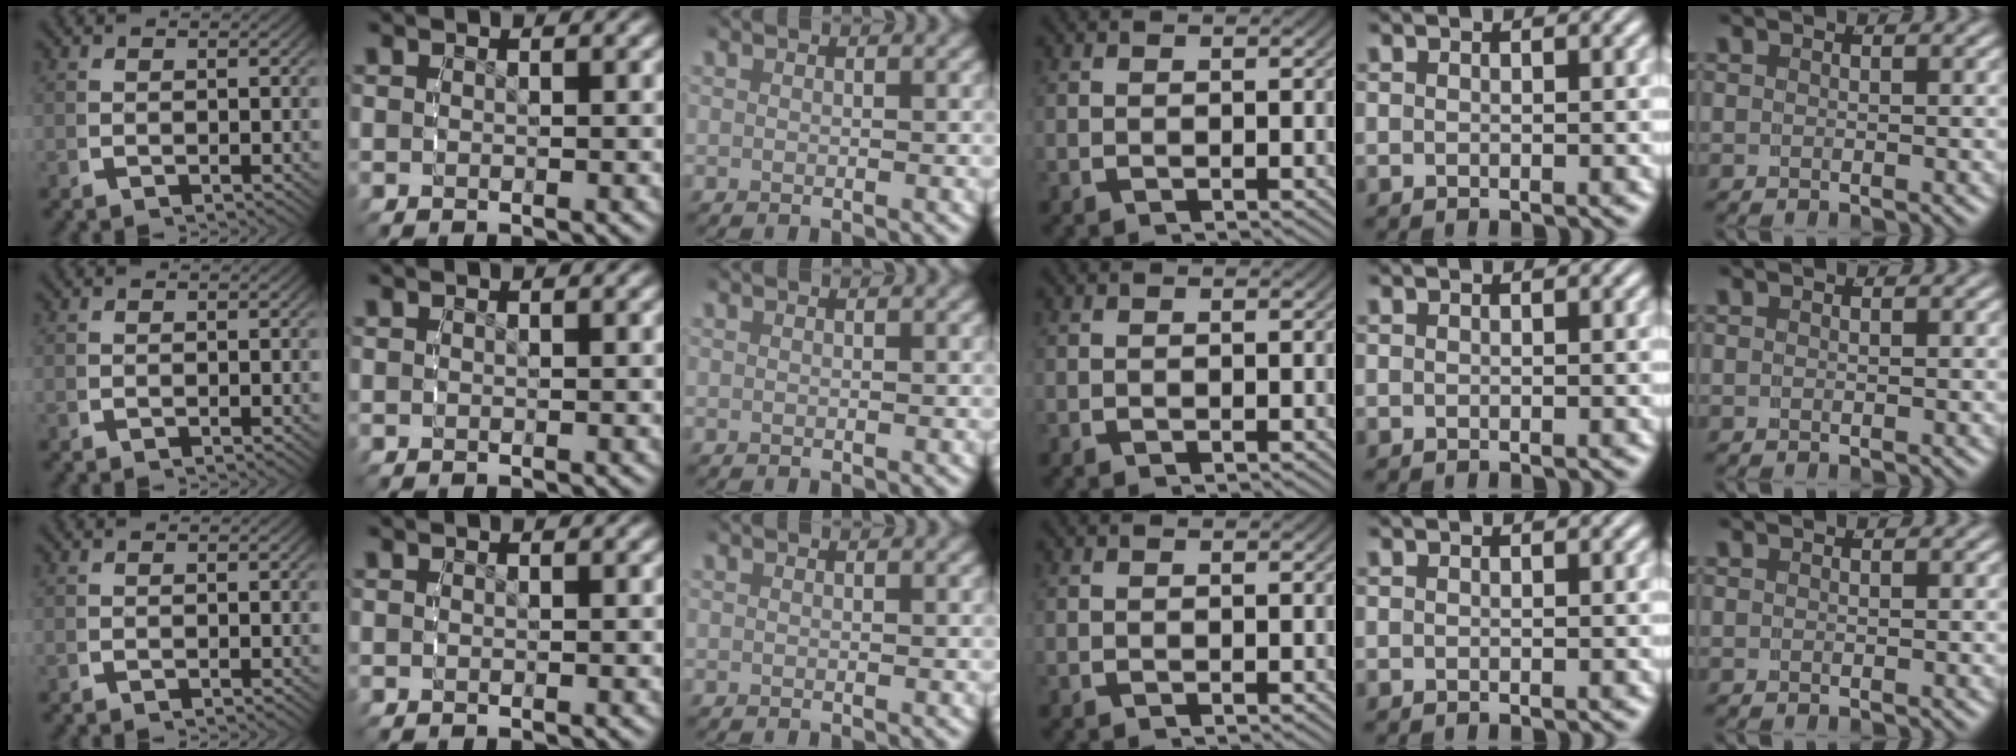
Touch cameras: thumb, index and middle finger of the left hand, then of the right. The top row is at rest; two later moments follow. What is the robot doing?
{"motion": "reach", "object": "photo album"}